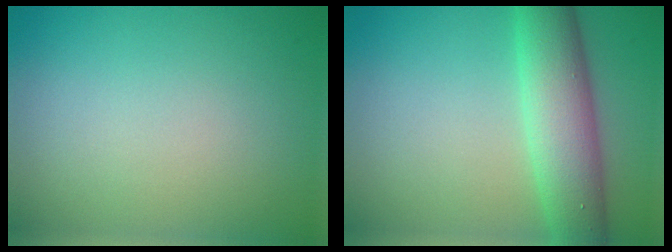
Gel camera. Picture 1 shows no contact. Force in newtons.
{"total": 6.2, "press": 6.2, "slide": 0.4}